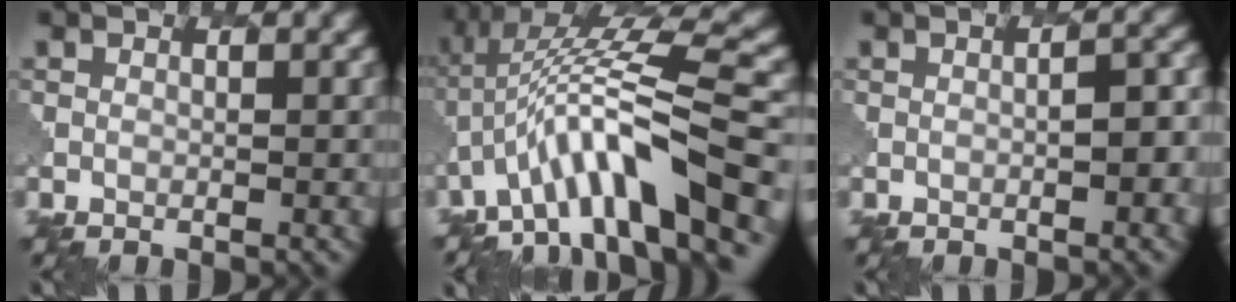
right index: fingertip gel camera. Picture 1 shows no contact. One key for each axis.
{"total": 9.6, "fx": -3.7, "fy": 2.4, "fz": 8.5, "tx": -0.142, "ty": 0.025, "tz": -0.069}
{"total": 3.0, "fx": -0.8, "fy": 0.8, "fz": 2.8, "tx": -0.035, "ty": 0.013, "tz": -0.014}